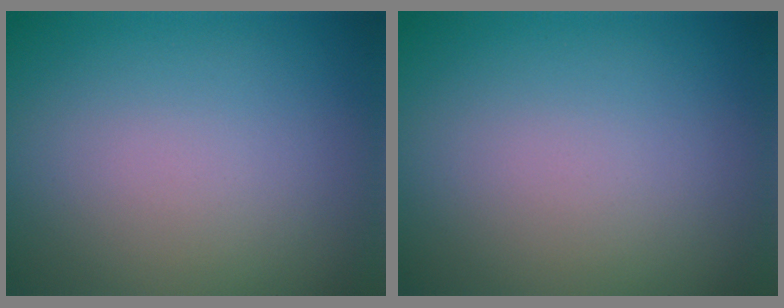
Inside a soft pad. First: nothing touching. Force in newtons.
{"total": 0.0}